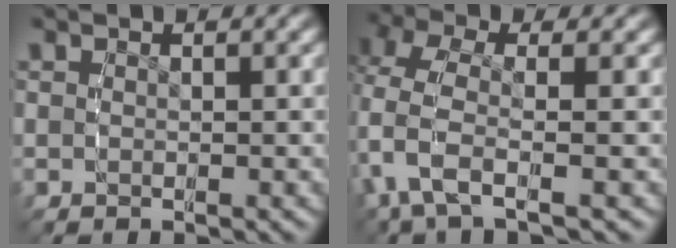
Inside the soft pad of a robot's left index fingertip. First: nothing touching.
{"total": 5.5, "force": [-0.1, 3.6, 4.2], "torque": [-0.127, -0.010, -0.005]}